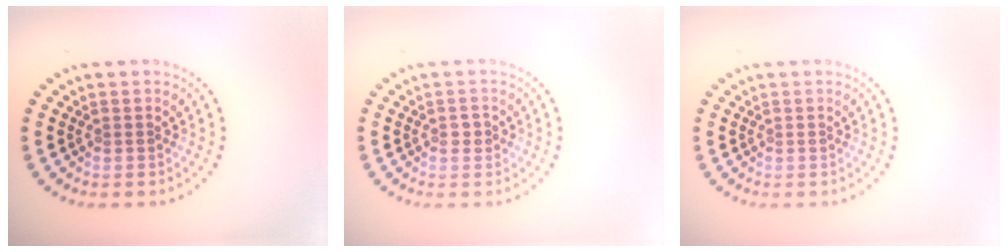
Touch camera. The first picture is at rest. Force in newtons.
{"total": 1.0, "press": 1.0, "slide": 0.1}
{"total": 0.0}